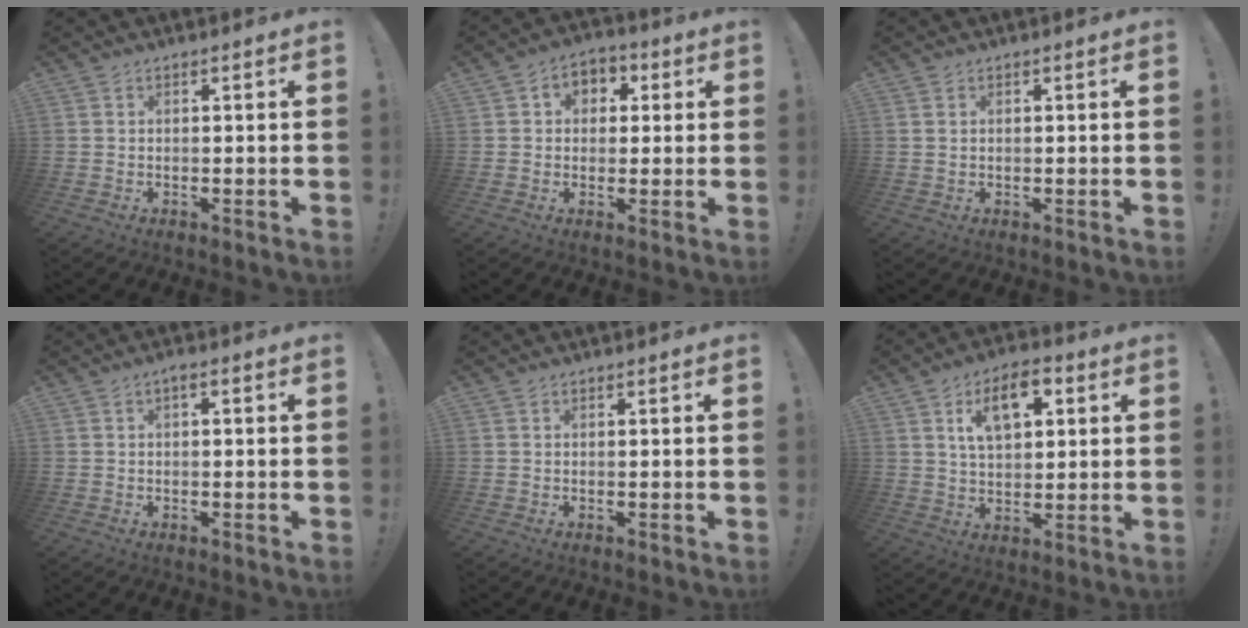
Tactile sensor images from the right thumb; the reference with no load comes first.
{"total": 5.6, "force": [0.5, 5.1, 2.3], "torque": [-0.025, 0.006, 0.011]}
{"total": 1.1, "force": [0.6, 0.7, 0.6], "torque": [-0.022, 0.005, 0.013]}
{"total": 1.4, "force": [-0.3, 0.5, 1.2], "torque": [-0.030, 0.010, -0.006]}
{"total": 0.0}
{"total": 11.0, "force": [4.6, 6.2, 7.9], "torque": [-0.117, 0.001, 0.080]}